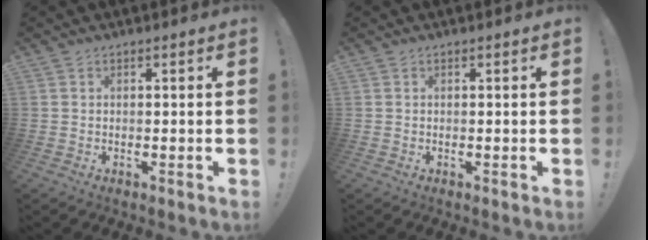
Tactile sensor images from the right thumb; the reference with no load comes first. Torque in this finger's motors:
{"motor_torque": [0.00, 0.00, 0.01, 0.00, 0.00]}